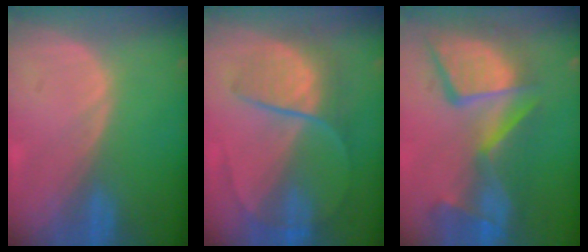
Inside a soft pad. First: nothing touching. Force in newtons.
{"total": 7.6, "press": 7.0, "slide": 2.9}
{"total": 13.5, "press": 11.0, "slide": 7.8}